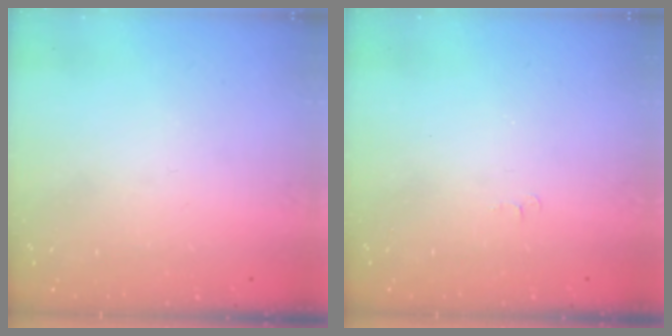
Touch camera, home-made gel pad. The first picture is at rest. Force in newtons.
{"total": 3.6, "press": 3.6, "slide": 0.4}